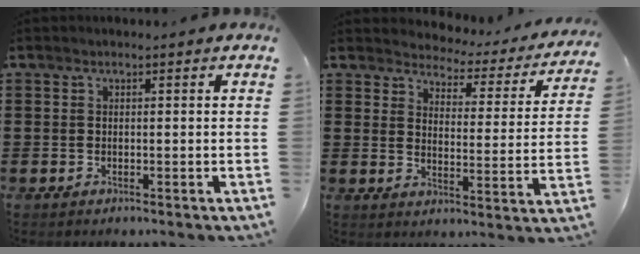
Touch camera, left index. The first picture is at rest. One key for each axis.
{"total": 2.6, "fx": 2.5, "fy": 0.6, "fz": 0.0, "tx": -0.023, "ty": -0.026, "tz": 0.034}